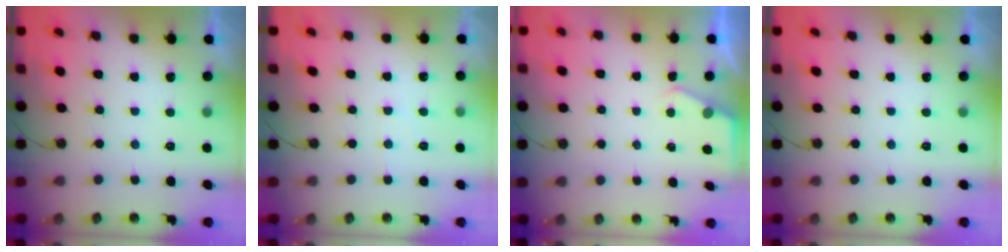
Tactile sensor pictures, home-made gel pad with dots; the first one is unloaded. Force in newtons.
{"total": 3.9, "press": 3.9, "slide": 0.6}
{"total": 2.3, "press": 2.3, "slide": 0.4}
{"total": 0.0}